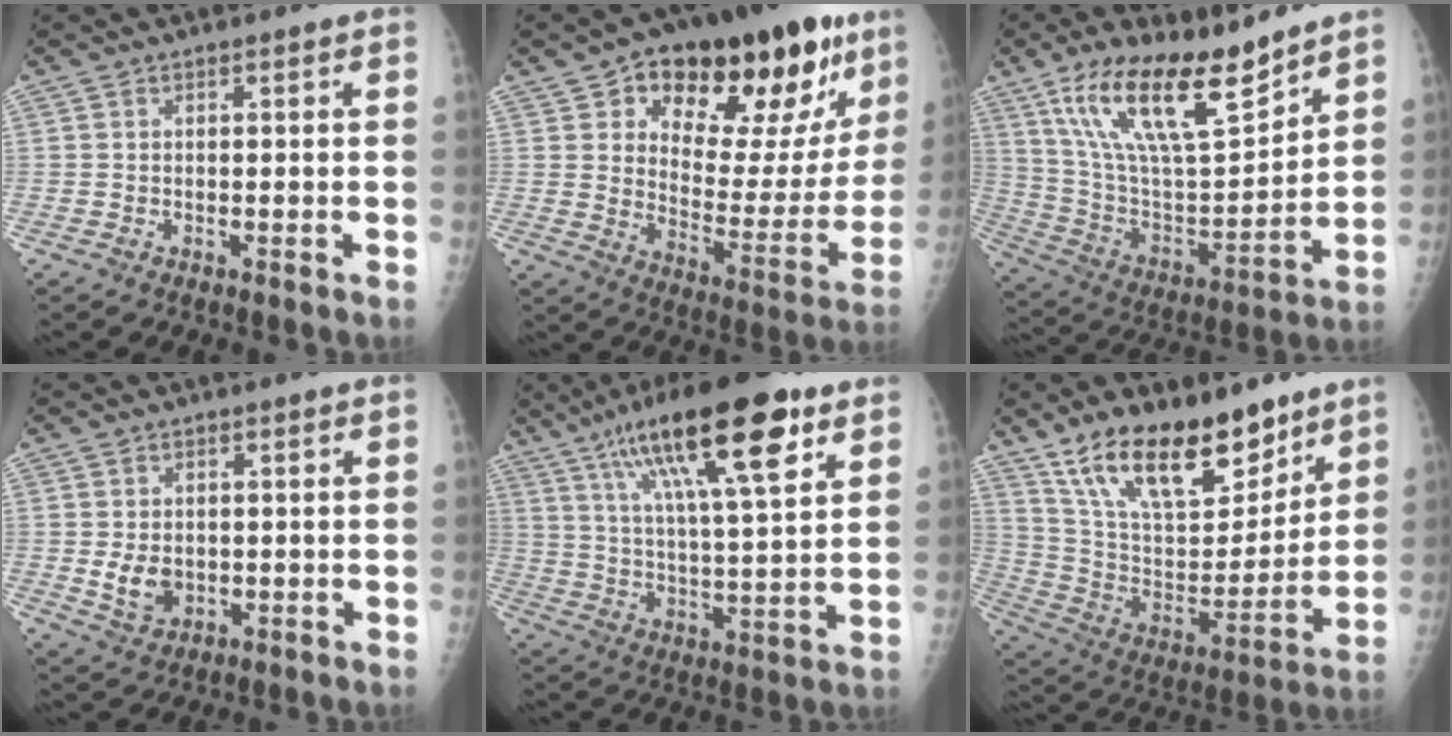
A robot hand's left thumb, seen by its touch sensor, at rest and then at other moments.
{"total": 29.4, "force": [15.4, 14.0, 20.7], "torque": [-0.246, -0.022, 0.231]}
{"total": 21.1, "force": [14.0, 6.6, 14.3], "torque": [-0.231, -0.063, 0.263]}
{"total": 4.9, "force": [-0.2, 3.7, 3.2], "torque": [-0.041, -0.006, 0.007]}
{"total": 22.2, "force": [12.0, 5.6, 17.9], "torque": [-0.289, -0.021, 0.203]}
{"total": 22.9, "force": [15.5, 9.9, 13.6], "torque": [-0.192, -0.065, 0.280]}